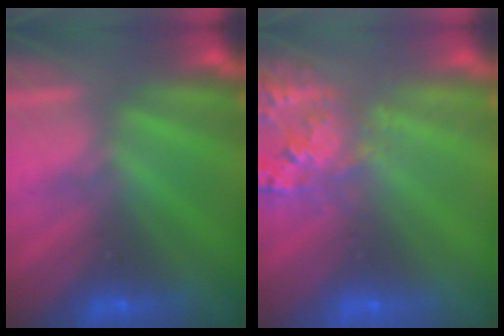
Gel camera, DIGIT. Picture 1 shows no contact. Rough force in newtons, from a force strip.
{"total": 2.6}